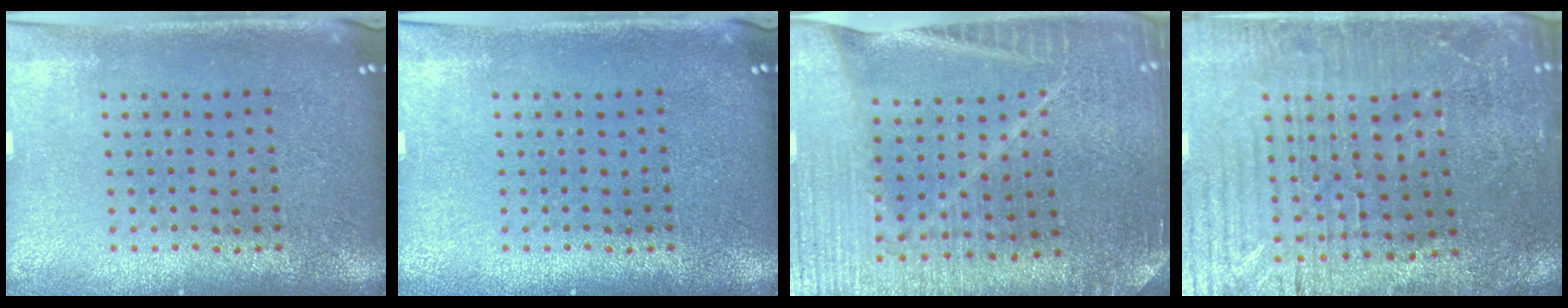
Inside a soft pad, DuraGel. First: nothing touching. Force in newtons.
{"total": 0.0}
{"total": 3.3, "press": 3.2, "slide": 0.4}
{"total": 3.1, "press": 3.1, "slide": 0.6}